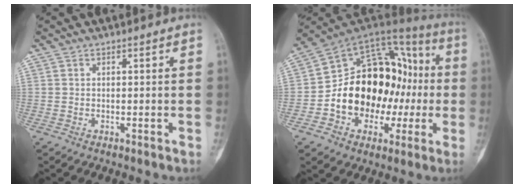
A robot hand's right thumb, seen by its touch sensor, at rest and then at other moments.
{"total": 24.6, "force": [-2.7, 17.2, 17.4], "torque": [-0.219, 0.066, -0.033]}